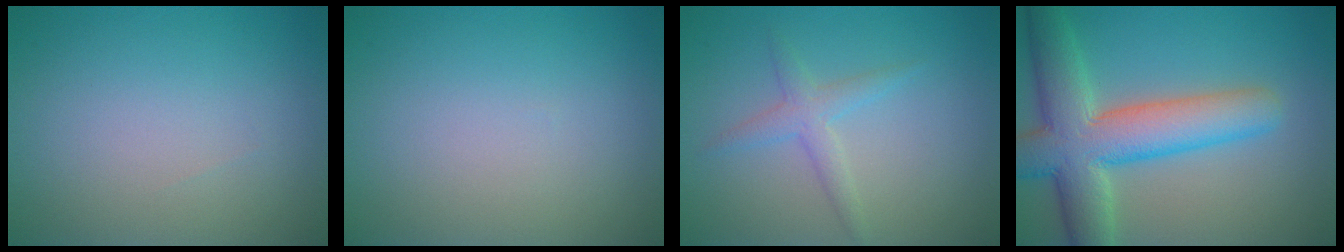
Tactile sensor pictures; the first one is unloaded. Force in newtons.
{"total": 0.0}
{"total": 2.0, "press": 2.0, "slide": 0.2}
{"total": 9.1, "press": 9.1, "slide": 0.3}